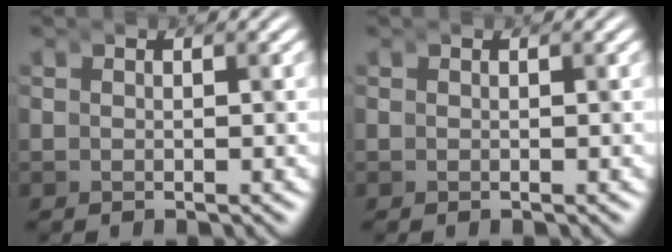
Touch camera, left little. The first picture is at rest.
{"total": 0.0}